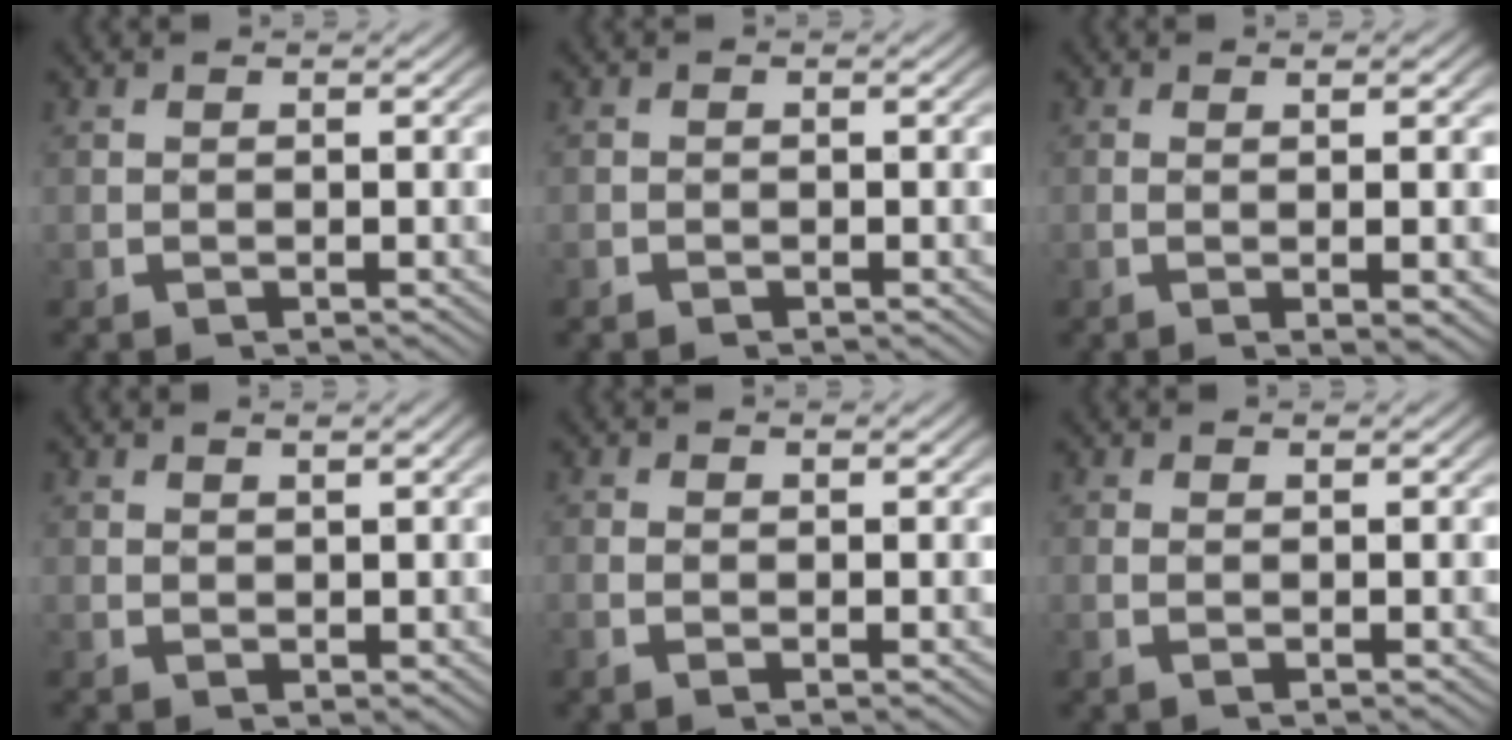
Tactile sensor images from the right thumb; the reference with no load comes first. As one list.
[{"total": 0.6, "force": [-0.6, 0.3, 0.0], "torque": [0.000, -0.006, -0.011]}, {"total": 3.9, "force": [-0.4, 0.2, 3.8], "torque": [-0.064, -0.006, 0.000]}, {"total": 1.1, "force": [1.0, 0.1, 0.5], "torque": [-0.003, -0.002, 0.027]}, {"total": 1.0, "force": [0.2, 0.1, 1.0], "torque": [-0.026, -0.006, 0.008]}, {"total": 1.2, "force": [0.5, -0.1, 1.1], "torque": [-0.026, -0.006, 0.015]}]